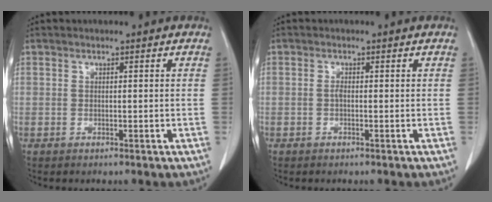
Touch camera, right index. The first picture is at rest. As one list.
[{"total": 0.6, "force": [-0.1, 0.2, 0.6], "torque": [-0.013, 0.001, -0.004]}]